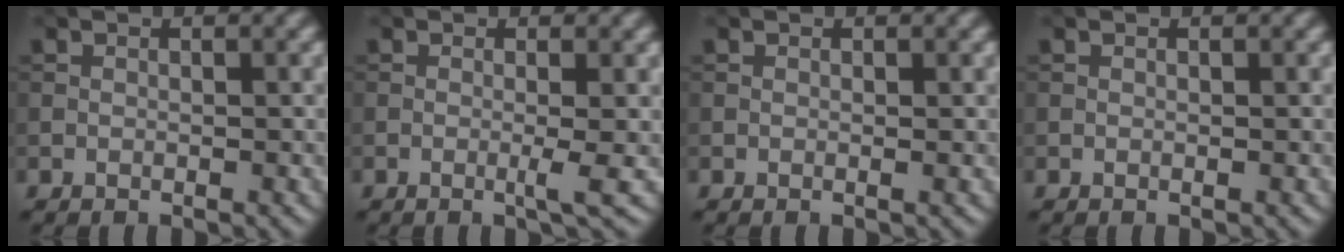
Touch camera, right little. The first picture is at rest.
{"total": 1.7, "force": [-0.2, 0.1, 1.7], "torque": [-0.031, -0.005, -0.007]}
{"total": 0.0}
{"total": 0.0}